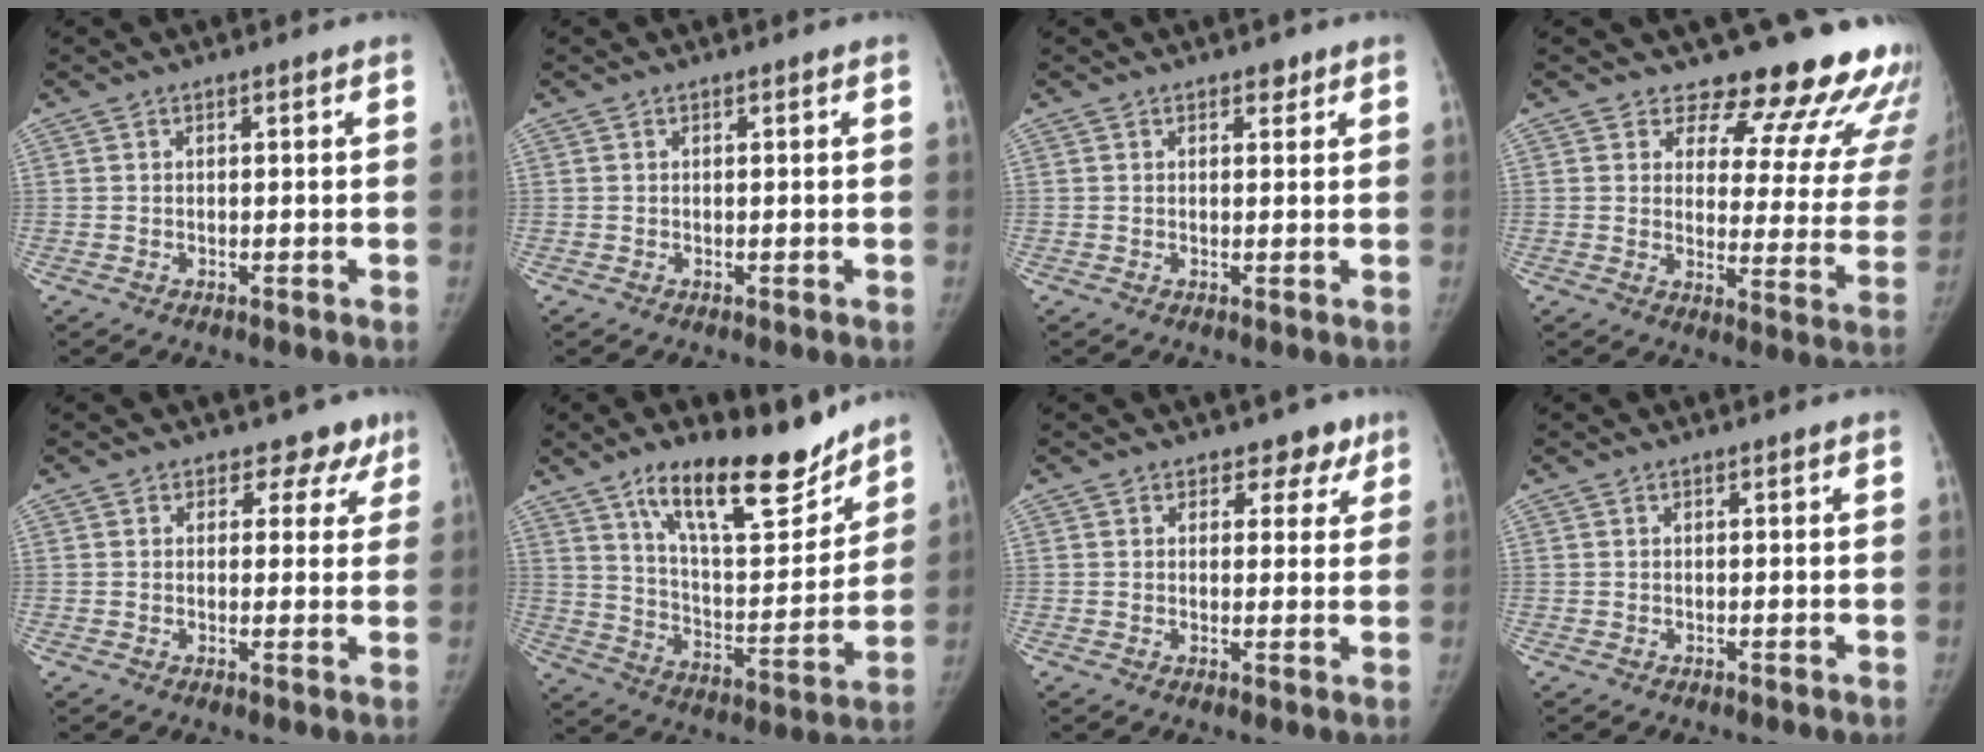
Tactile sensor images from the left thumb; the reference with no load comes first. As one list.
[{"total": 0.0}, {"total": 1.2, "force": [0.9, 0.8, 0.4], "torque": [0.007, -0.004, 0.008]}, {"total": 19.5, "force": [16.5, 7.3, 7.5], "torque": [-0.042, -0.123, 0.187]}, {"total": 5.2, "force": [3.6, 3.7, 0.4], "torque": [0.039, -0.016, 0.027]}, {"total": 20.6, "force": [14.7, 6.9, 12.7], "torque": [-0.153, -0.085, 0.243]}, {"total": 4.3, "force": [2.8, 3.1, 0.9], "torque": [0.028, -0.012, 0.030]}, {"total": 0.0}]